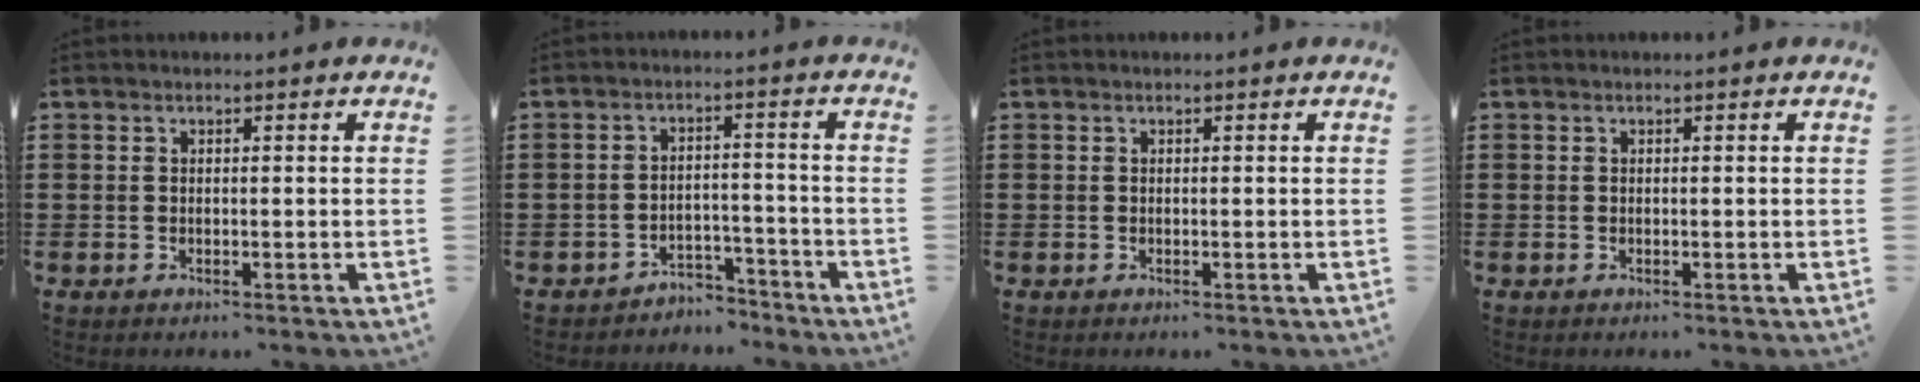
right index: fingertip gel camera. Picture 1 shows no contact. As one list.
[{"total": 3.6, "force": [-3.4, 0.9, 0.2], "torque": [-0.010, 0.006, -0.071]}, {"total": 0.0}, {"total": 0.0}]